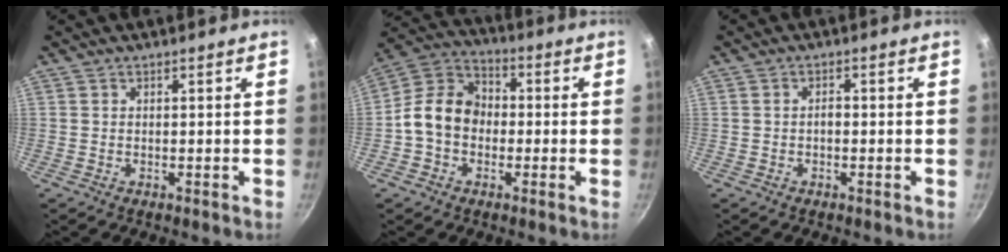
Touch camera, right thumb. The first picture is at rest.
{"total": 11.3, "force": [-1.4, 8.9, 6.8], "torque": [-0.085, 0.036, -0.048]}
{"total": 1.3, "force": [-0.4, 0.8, 1.0], "torque": [-0.013, 0.010, -0.007]}